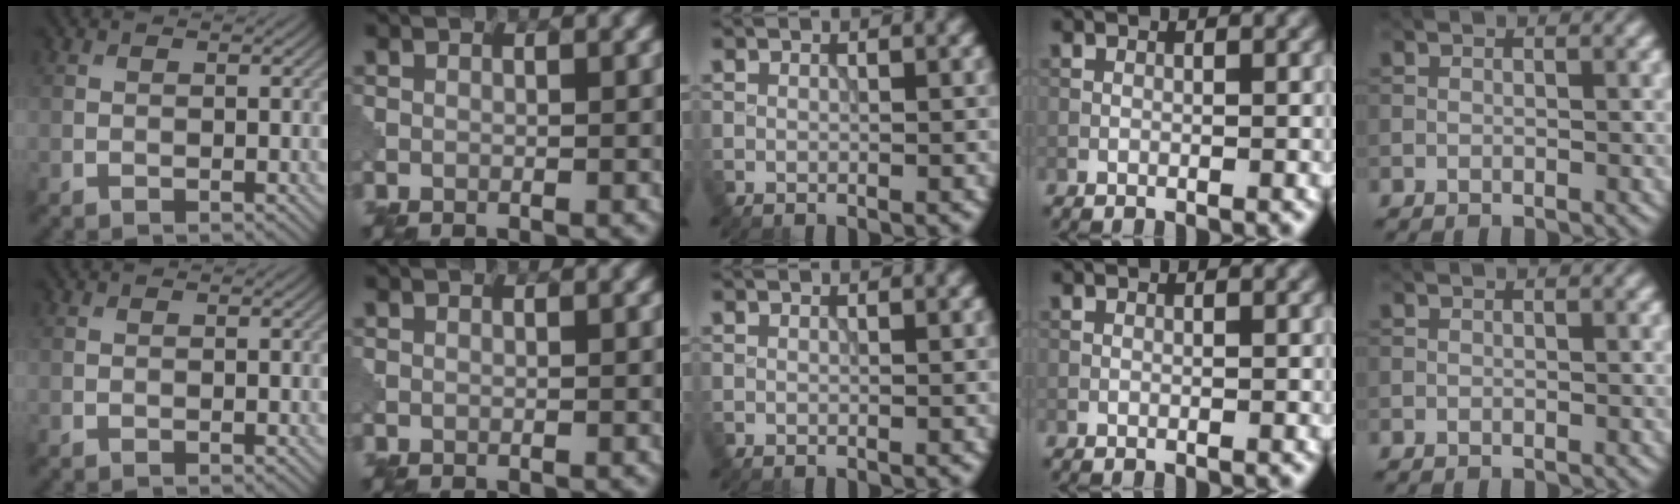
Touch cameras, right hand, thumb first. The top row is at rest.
{}